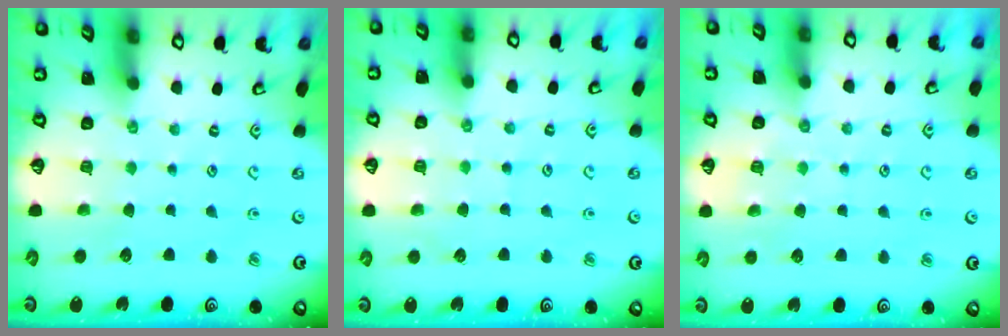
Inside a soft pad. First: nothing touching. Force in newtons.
{"total": 4.7, "press": 4.7, "slide": 0.5}
{"total": 4.5, "press": 4.5, "slide": 0.6}